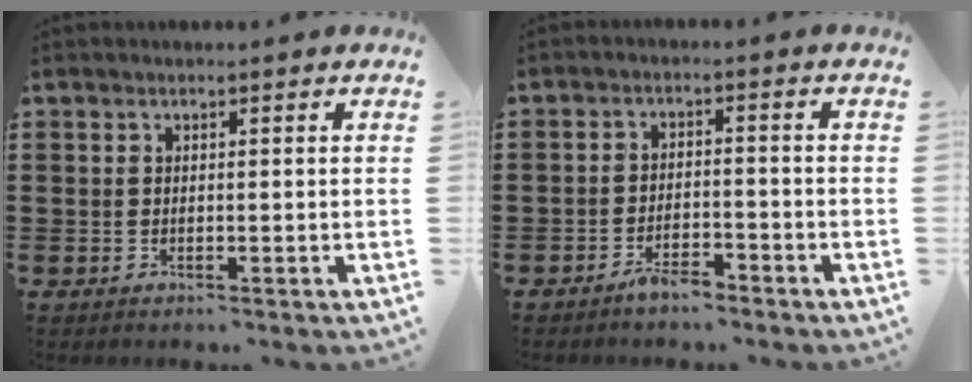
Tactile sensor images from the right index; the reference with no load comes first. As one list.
[{"total": 2.8, "force": [-2.5, 0.7, 1.2], "torque": [-0.020, 0.008, -0.048]}]